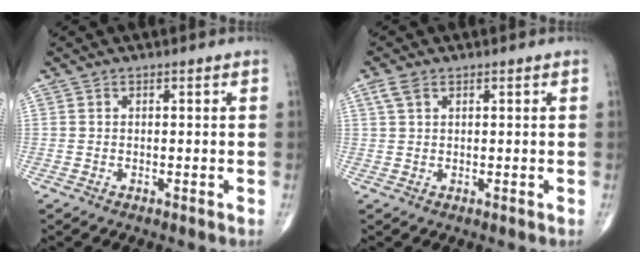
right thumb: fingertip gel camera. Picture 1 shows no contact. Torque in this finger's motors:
{"motor_torque": [-0.04, 0.80, 0.46, 0.45, 0.01]}